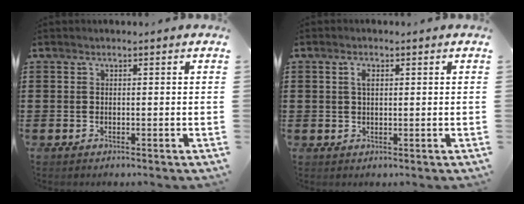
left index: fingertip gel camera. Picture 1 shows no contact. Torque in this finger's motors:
{"motor_torque": [0.92, 0.93, -0.19, -0.18]}